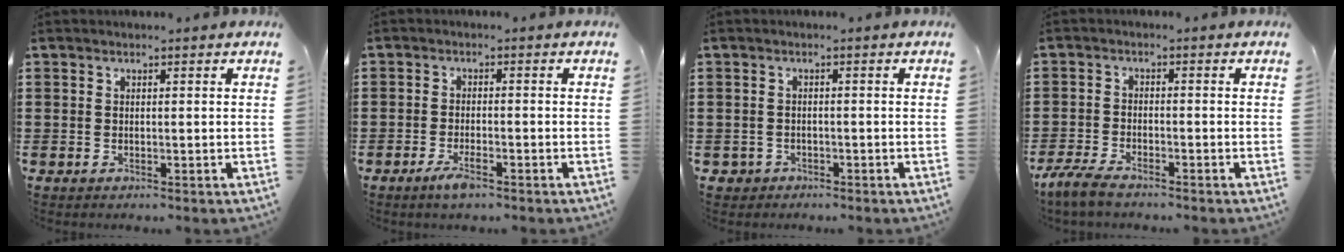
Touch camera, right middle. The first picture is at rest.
{"total": 3.1, "force": [-2.0, 0.8, 2.2], "torque": [-0.049, -0.001, -0.041]}
{"total": 1.3, "force": [-1.0, 0.8, 0.0], "torque": [-0.005, 0.000, -0.023]}
{"total": 3.7, "force": [-3.2, 0.7, 1.8], "torque": [-0.053, -0.006, -0.068]}